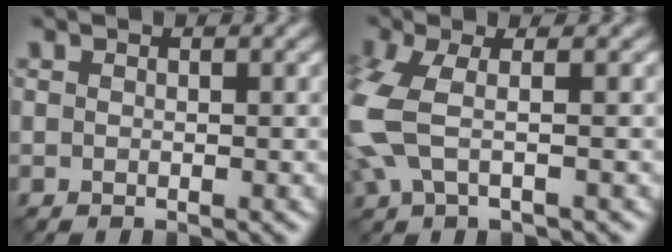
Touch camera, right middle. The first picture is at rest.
{"total": 4.8, "force": [-0.4, 1.8, 4.5], "torque": [-0.126, 0.000, -0.014]}